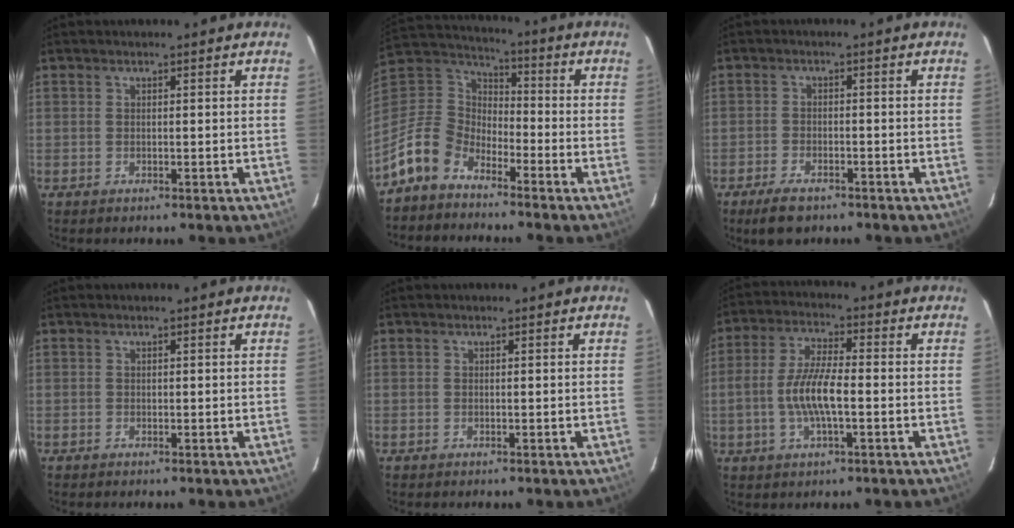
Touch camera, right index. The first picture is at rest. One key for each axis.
{"total": 11.3, "fx": -8.3, "fy": 6.4, "fz": 4.3, "tx": -0.106, "ty": 0.023, "tz": -0.169}
{"total": 5.5, "fx": -4.1, "fy": 2.2, "fz": 2.9, "tx": -0.074, "ty": -0.007, "tz": -0.073}
{"total": 0.0}
{"total": 0.0}
{"total": 8.8, "fx": -1.8, "fy": 2.6, "fz": 8.3, "tx": -0.169, "ty": 0.005, "tz": -0.036}